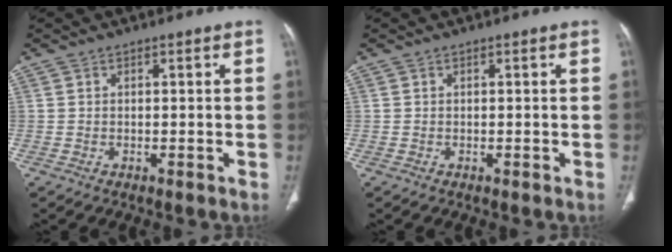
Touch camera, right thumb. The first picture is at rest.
{"total": 0.0}